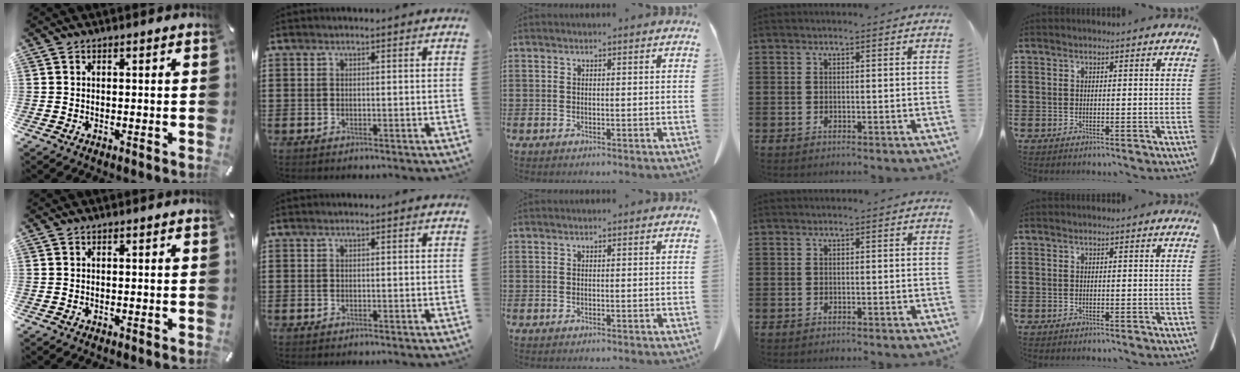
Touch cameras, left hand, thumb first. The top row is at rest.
{}